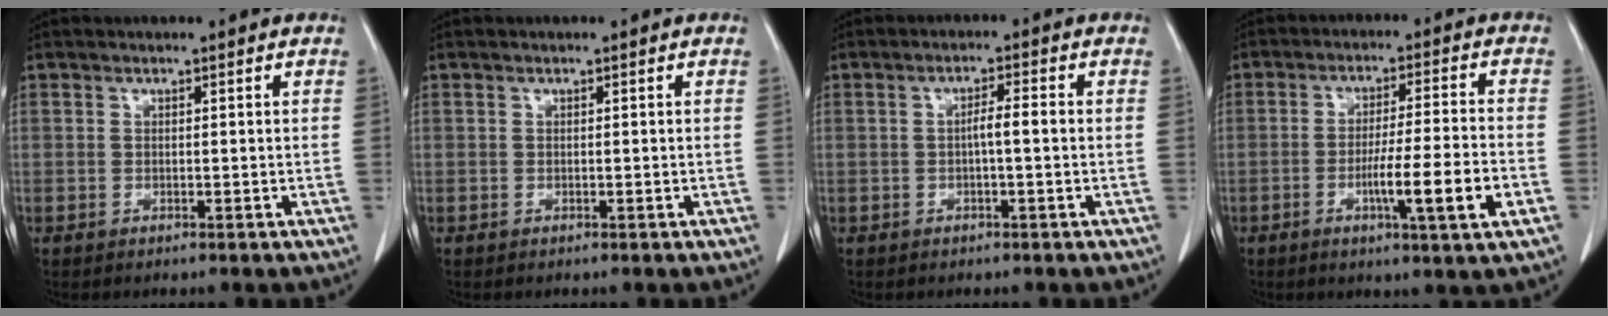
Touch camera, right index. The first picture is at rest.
{"total": 0.0}
{"total": 2.6, "force": [-0.3, 0.2, 2.6], "torque": [-0.043, 0.004, -0.005]}
{"total": 10.0, "force": [-3.4, -0.5, 9.4], "torque": [-0.159, -0.010, -0.054]}